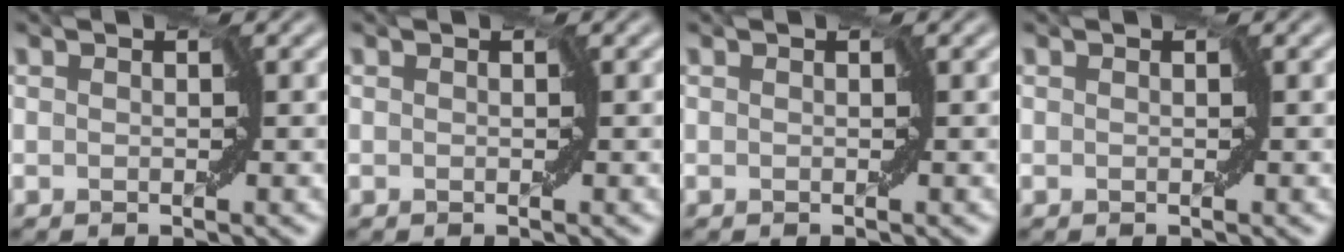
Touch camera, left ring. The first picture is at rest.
{"total": 0.0}
{"total": 0.0}
{"total": 0.0}